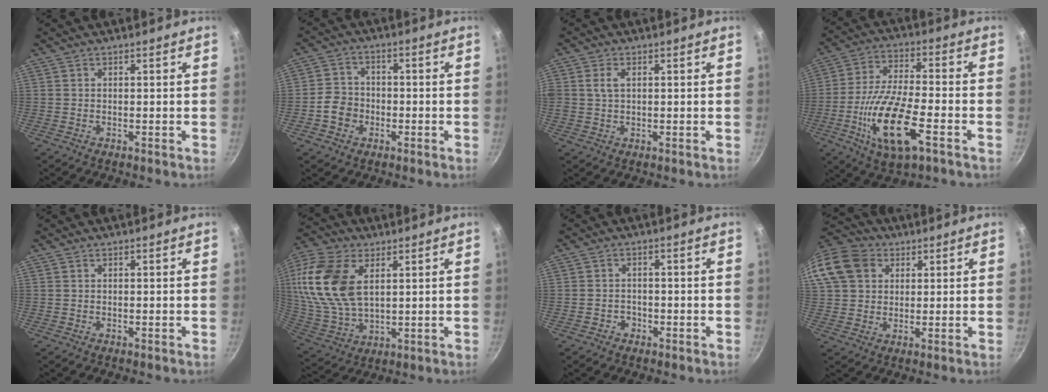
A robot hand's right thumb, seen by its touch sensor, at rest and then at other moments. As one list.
[{"total": 5.8, "force": [-2.0, 4.9, 2.2], "torque": [-0.019, 0.021, -0.045]}, {"total": 3.2, "force": [0.8, 1.8, 2.5], "torque": [-0.046, 0.005, 0.015]}, {"total": 16.5, "force": [-6.1, 5.7, 14.2], "torque": [-0.275, 0.016, -0.121]}, {"total": 0.0}, {"total": 20.3, "force": [5.9, 12.2, 15.1], "torque": [-0.312, -0.017, 0.117]}, {"total": 2.1, "force": [-1.2, 1.7, 0.4], "torque": [0.007, 0.013, -0.017]}, {"total": 15.1, "force": [5.0, 12.1, 7.6], "torque": [-0.153, 0.024, 0.080]}]